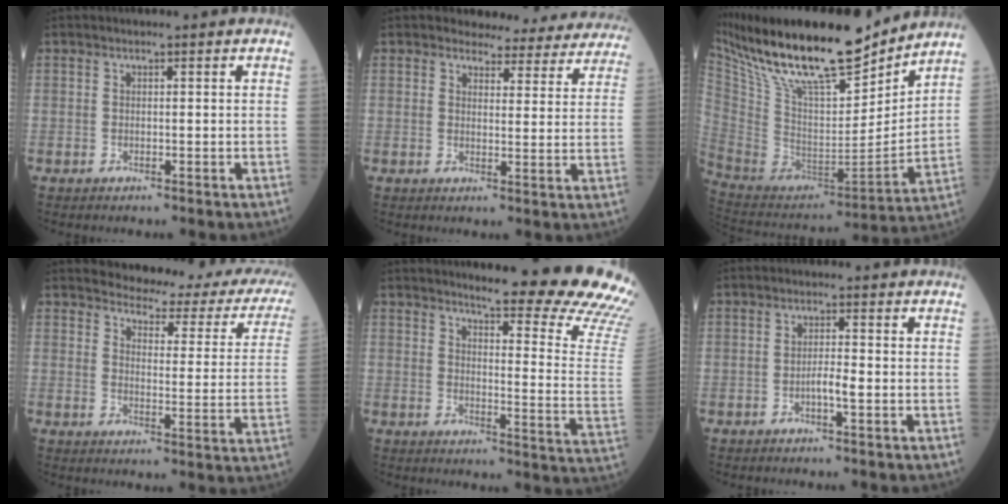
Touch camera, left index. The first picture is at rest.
{"total": 14.7, "force": [13.8, 4.6, 2.4], "torque": [0.006, -0.029, 0.133]}
{"total": 25.6, "force": [20.0, 5.6, 15.0], "torque": [-0.280, 0.004, 0.350]}
{"total": 19.3, "force": [17.8, 4.0, 6.3], "torque": [-0.056, -0.065, 0.185]}
{"total": 20.3, "force": [18.9, -0.6, 7.5], "torque": [-0.100, -0.136, 0.206]}
{"total": 2.2, "force": [-0.9, 0.1, 2.0], "torque": [-0.035, 0.001, -0.016]}